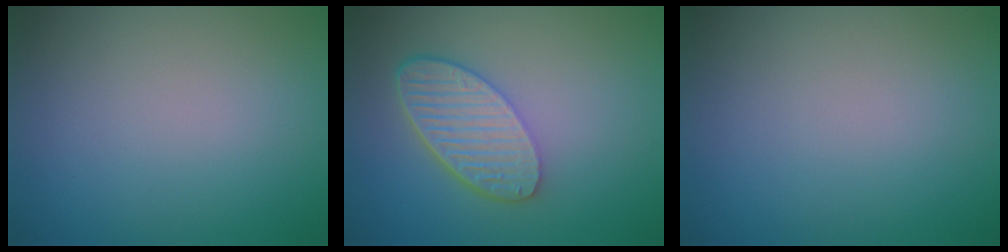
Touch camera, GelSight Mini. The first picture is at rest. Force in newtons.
{"total": 5.8, "press": 4.3, "slide": 3.9}
{"total": 0.0}